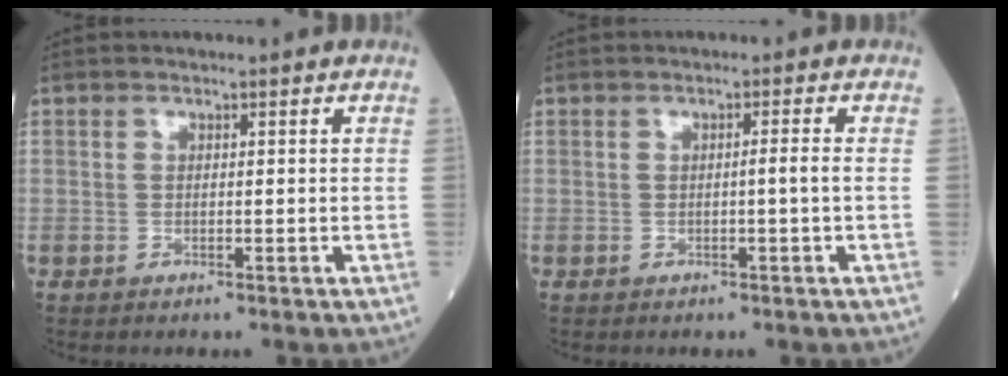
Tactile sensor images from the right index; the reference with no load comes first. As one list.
[{"total": 1.3, "force": [-0.3, -0.5, 1.2], "torque": [-0.018, 0.000, -0.006]}]